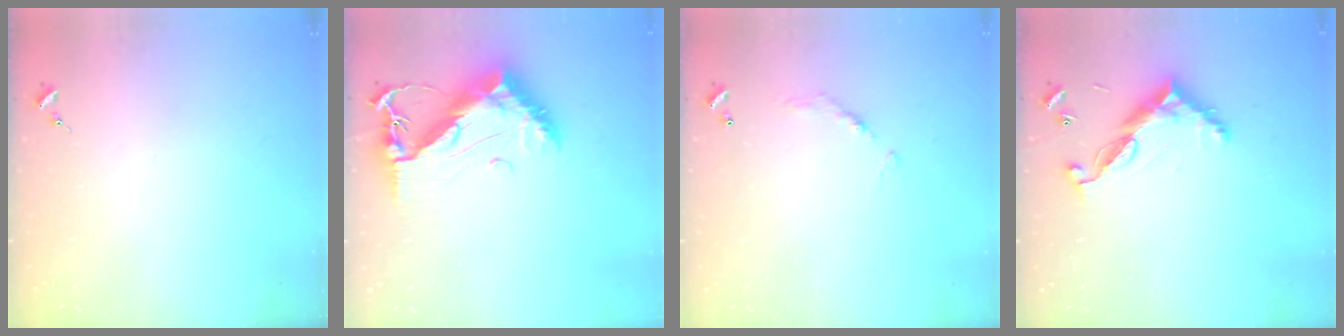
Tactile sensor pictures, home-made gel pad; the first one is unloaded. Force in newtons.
{"total": 13.2, "press": 13.2, "slide": 1.2}
{"total": 6.8, "press": 6.8, "slide": 0.5}
{"total": 9.9, "press": 9.9, "slide": 0.4}